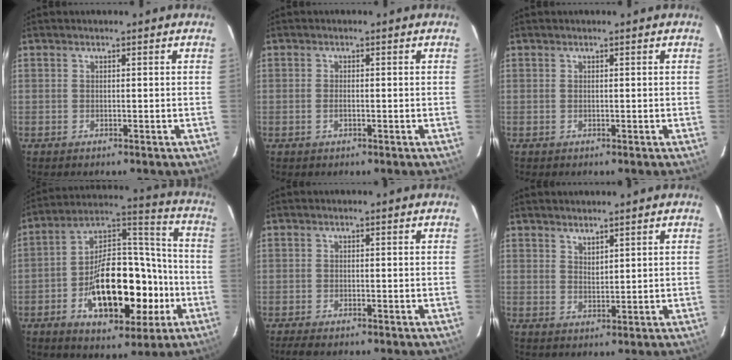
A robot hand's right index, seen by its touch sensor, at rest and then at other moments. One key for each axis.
{"total": 1.3, "fx": -0.5, "fy": 0.6, "fz": 1.0, "tx": -0.020, "ty": 0.001, "tz": -0.010}
{"total": 0.0}
{"total": 21.9, "fx": -7.4, "fy": 11.6, "fz": 17.1, "tx": -0.288, "ty": 0.039, "tz": -0.103}
{"total": 2.4, "fx": -1.9, "fy": 0.5, "fz": 1.4, "tx": -0.033, "ty": -0.009, "tz": -0.035}
{"total": 2.2, "fx": 1.9, "fy": 0.6, "fz": 0.8, "tx": -0.011, "ty": 0.001, "tz": 0.035}